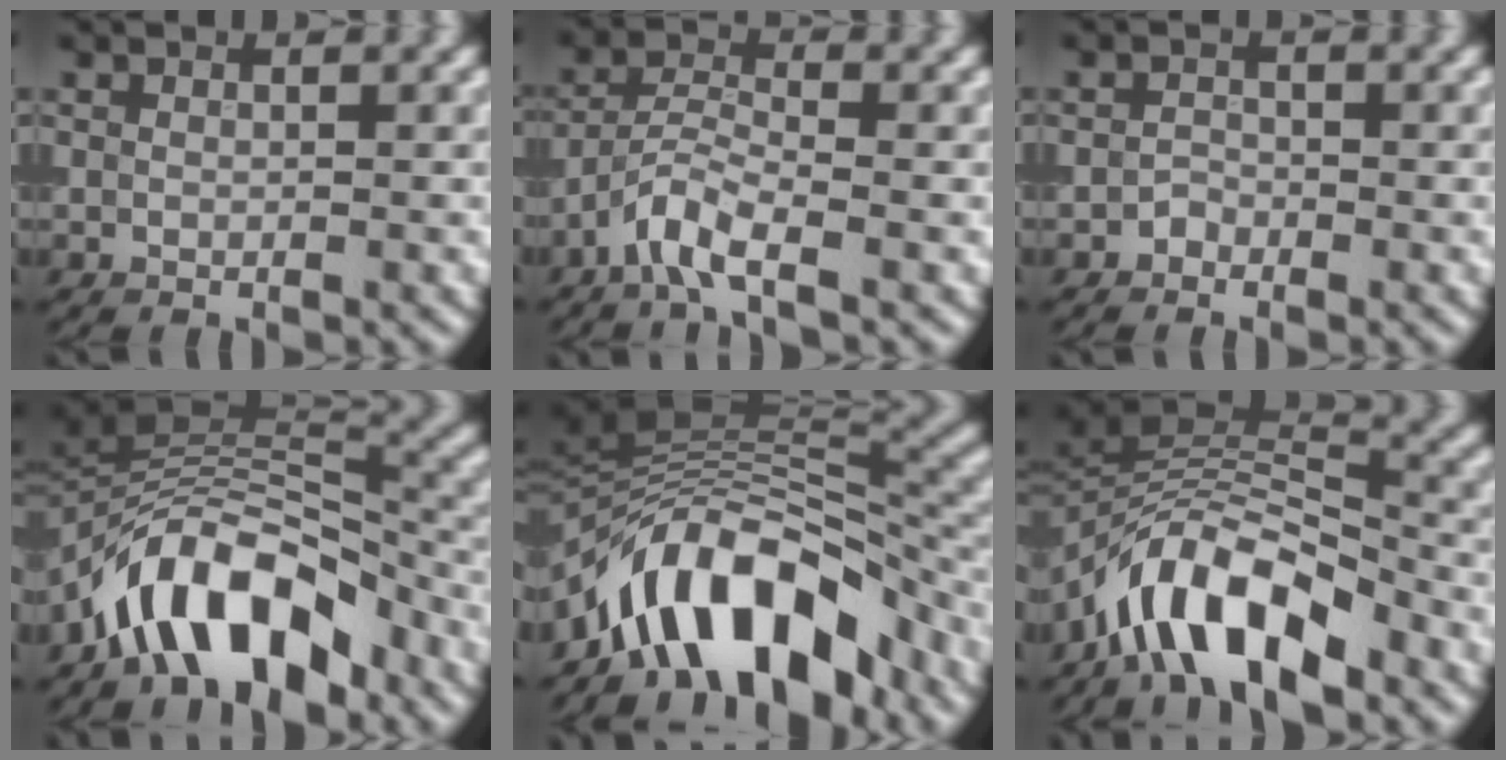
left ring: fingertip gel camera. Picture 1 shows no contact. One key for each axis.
{"total": 3.5, "fx": -2.4, "fy": 0.7, "fz": 2.5, "tx": -0.056, "ty": 0.006, "tz": -0.059}
{"total": 0.9, "fx": -0.7, "fy": 0.5, "fz": 0.1, "tx": 0.002, "ty": 0.000, "tz": -0.016}
{"total": 9.1, "fx": -5.6, "fy": 4.2, "fz": 5.9, "tx": -0.070, "ty": 0.019, "tz": -0.108}
{"total": 11.1, "fx": -6.8, "fy": 5.0, "fz": 7.2, "tx": -0.091, "ty": 0.018, "tz": -0.128}
{"total": 8.4, "fx": -5.4, "fy": 3.3, "fz": 5.5, "tx": -0.077, "ty": 0.010, "tz": -0.108}